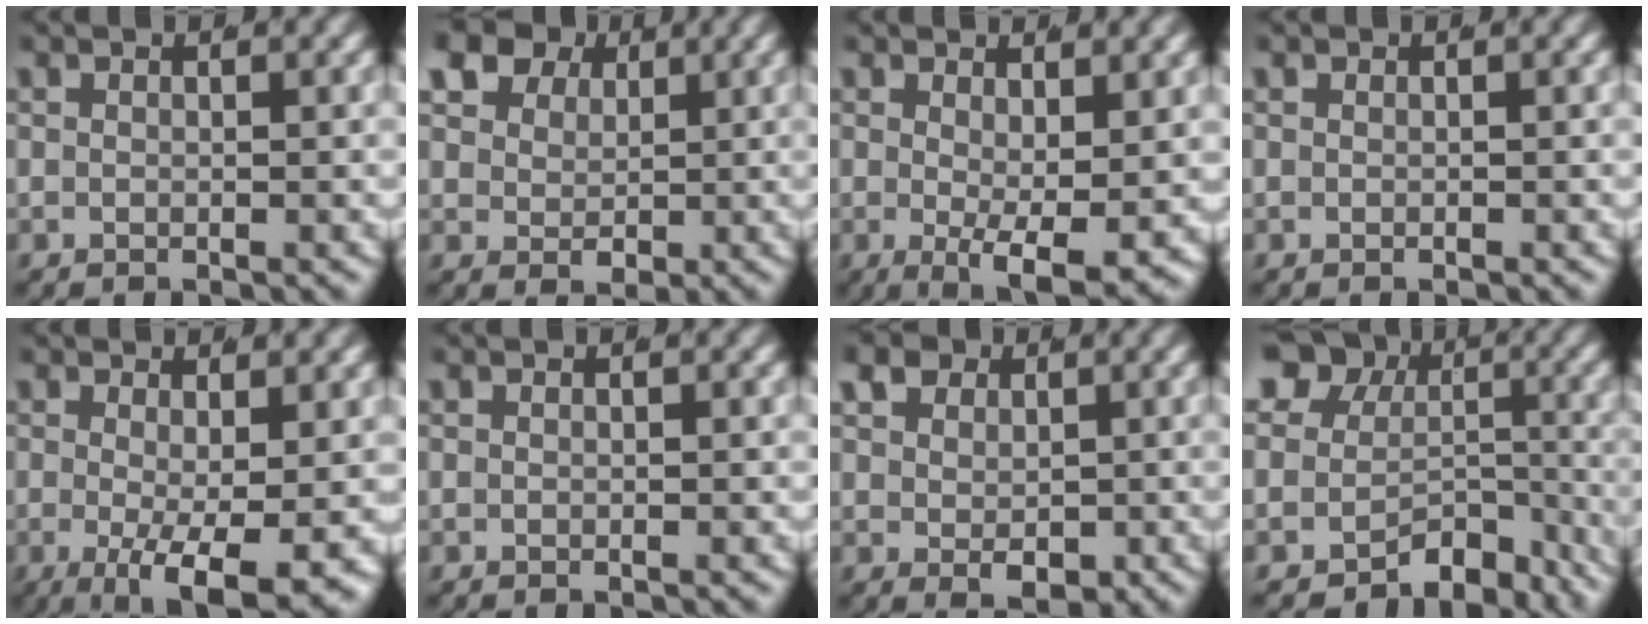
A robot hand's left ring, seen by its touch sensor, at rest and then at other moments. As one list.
[{"total": 8.7, "force": [4.3, 6.3, 4.3], "torque": [-0.082, -0.004, 0.074]}, {"total": 4.7, "force": [-1.6, 1.3, 4.2], "torque": [-0.067, -0.038, -0.007]}, {"total": 0.0}, {"total": 6.3, "force": [-2.9, 1.6, 5.3], "torque": [-0.095, -0.042, -0.024]}, {"total": 0.0}, {"total": 3.8, "force": [0.8, 2.7, 2.6], "torque": [-0.048, -0.018, 0.025]}, {"total": 13.7, "force": [-4.1, 11.6, 6.2], "torque": [-0.112, -0.028, -0.068]}]